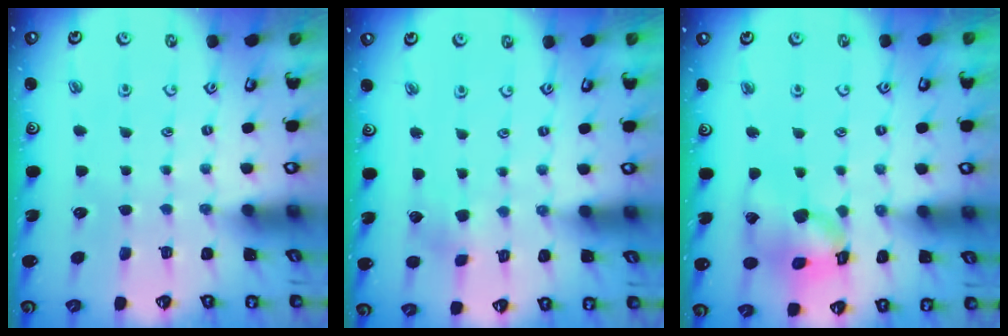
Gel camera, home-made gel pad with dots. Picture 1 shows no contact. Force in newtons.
{"total": 2.5, "press": 2.5, "slide": 0.5}
{"total": 14.2, "press": 14.0, "slide": 2.1}